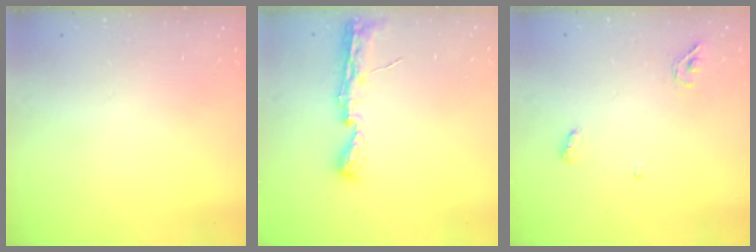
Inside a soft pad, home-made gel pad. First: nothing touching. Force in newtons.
{"total": 8.2, "press": 8.2, "slide": 1.0}
{"total": 4.4, "press": 4.3, "slide": 0.9}